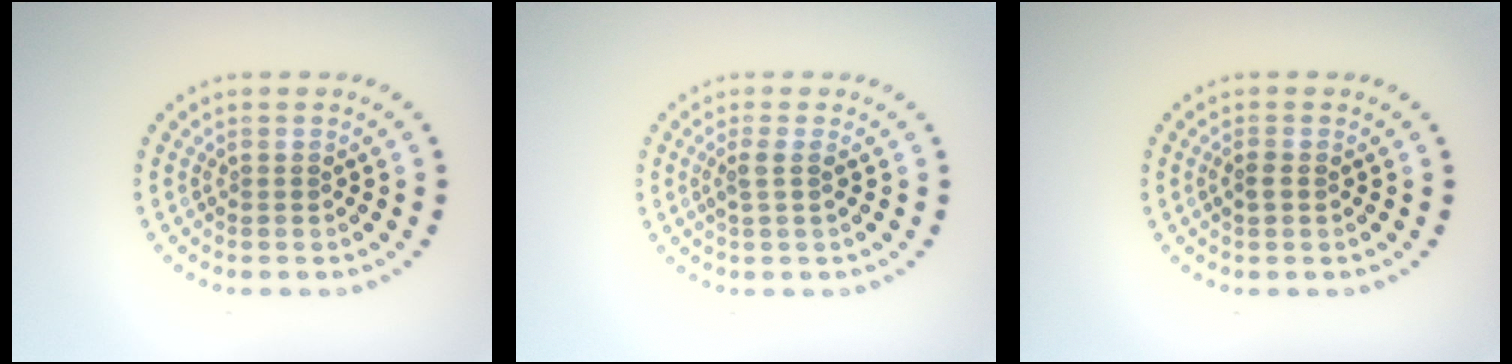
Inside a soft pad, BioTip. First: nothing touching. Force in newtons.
{"total": 1.5, "press": 1.1, "slide": 0.9}
{"total": 1.0, "press": 1.0, "slide": 0.2}